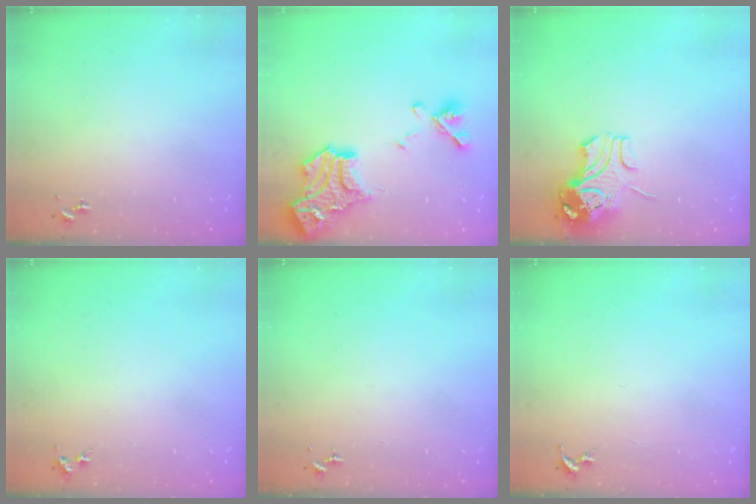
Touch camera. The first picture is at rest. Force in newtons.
{"total": 22.9, "press": 22.8, "slide": 2.3}
{"total": 9.8, "press": 9.7, "slide": 1.4}
{"total": 4.3, "press": 4.3, "slide": 0.6}
{"total": 0.0}
{"total": 0.0}